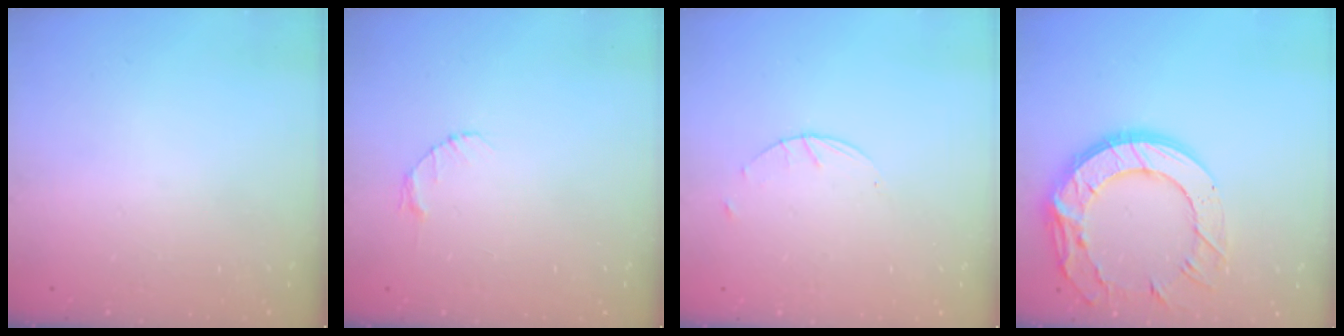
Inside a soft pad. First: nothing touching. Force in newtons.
{"total": 2.6, "press": 2.6, "slide": 0.3}
{"total": 1.7, "press": 1.7, "slide": 0.3}
{"total": 17.6, "press": 17.5, "slide": 1.2}